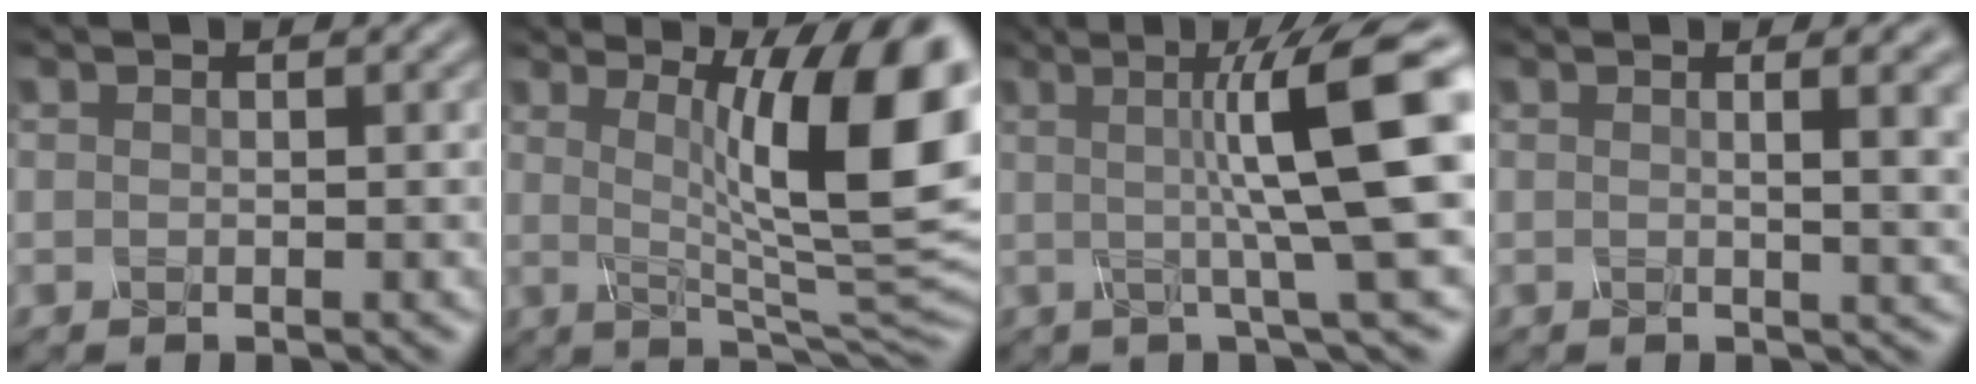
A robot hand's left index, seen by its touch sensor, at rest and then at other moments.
{"total": 13.6, "force": [2.9, 3.1, 12.9], "torque": [-0.157, -0.010, 0.047]}
{"total": 10.4, "force": [1.4, 1.8, 10.2], "torque": [-0.123, 0.011, 0.017]}
{"total": 5.6, "force": [1.2, 2.0, 5.1], "torque": [-0.035, 0.014, 0.006]}